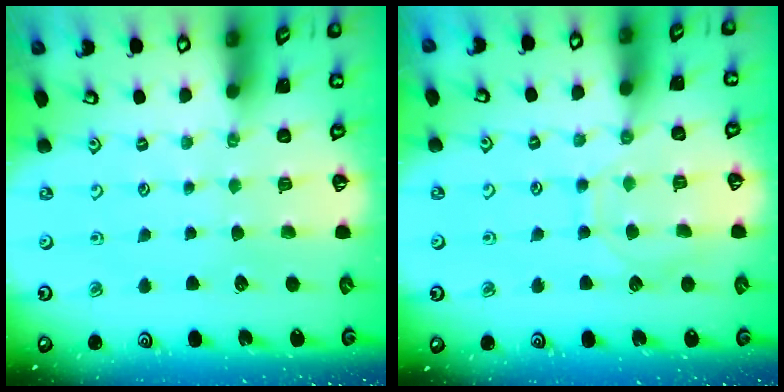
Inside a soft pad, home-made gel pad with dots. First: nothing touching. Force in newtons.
{"total": 7.9, "press": 7.8, "slide": 0.8}